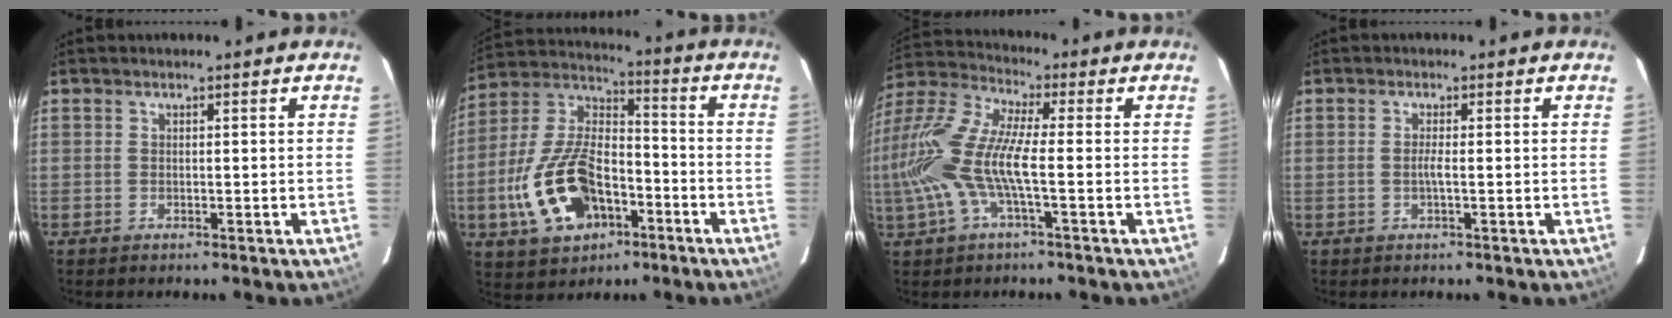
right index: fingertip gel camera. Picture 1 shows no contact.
{"total": 18.8, "force": [-7.1, 10.8, 13.7], "torque": [-0.298, 0.010, -0.115]}
{"total": 16.2, "force": [-2.3, 3.9, 15.5], "torque": [-0.311, -0.003, -0.053]}
{"total": 1.3, "force": [-0.3, -0.1, 1.3], "torque": [-0.023, -0.003, -0.007]}